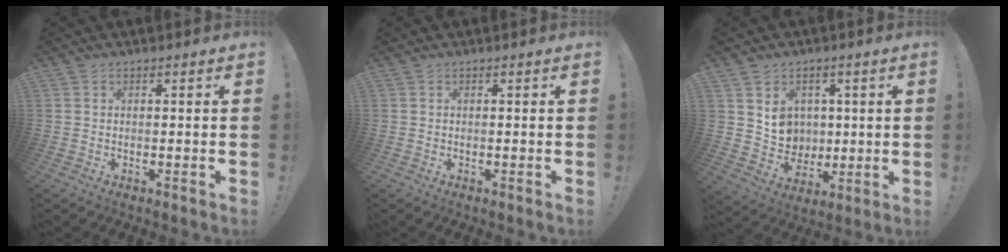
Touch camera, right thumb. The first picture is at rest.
{"total": 0.0}
{"total": 8.2, "force": [3.0, 7.3, 2.1], "torque": [-0.022, -0.030, 0.065]}